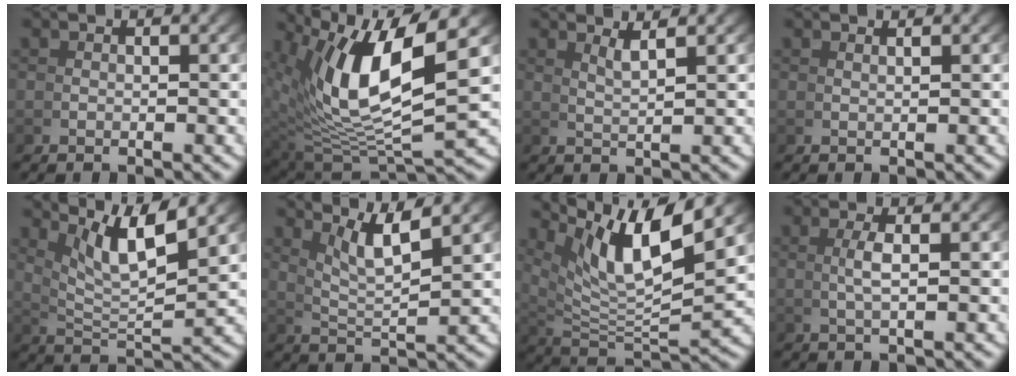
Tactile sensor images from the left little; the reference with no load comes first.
{"total": 12.8, "force": [2.6, 6.7, 10.6], "torque": [-0.209, -0.028, 0.068]}
{"total": 2.3, "force": [1.8, -0.9, 1.0], "torque": [-0.015, -0.004, 0.041]}
{"total": 1.2, "force": [0.9, -0.8, 0.0], "torque": [0.006, 0.003, 0.018]}
{"total": 7.4, "force": [4.7, 1.8, 5.4], "torque": [-0.082, 0.002, 0.086]}
{"total": 4.6, "force": [3.2, 0.4, 3.4], "torque": [-0.056, -0.005, 0.063]}
{"total": 11.2, "force": [5.2, 4.6, 8.9], "torque": [-0.160, 0.007, 0.089]}
{"total": 1.5, "force": [0.4, -0.7, 1.2], "torque": [-0.027, 0.004, 0.012]}